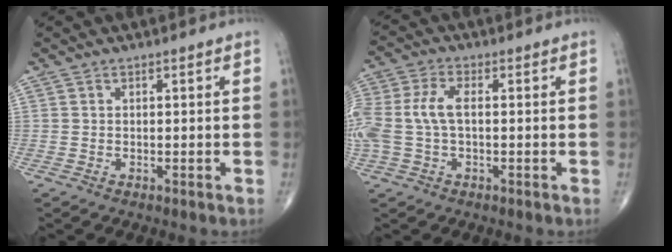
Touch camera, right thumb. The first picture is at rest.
{"total": 9.7, "force": [0.0, 5.4, 8.0], "torque": [-0.211, 0.022, 0.003]}